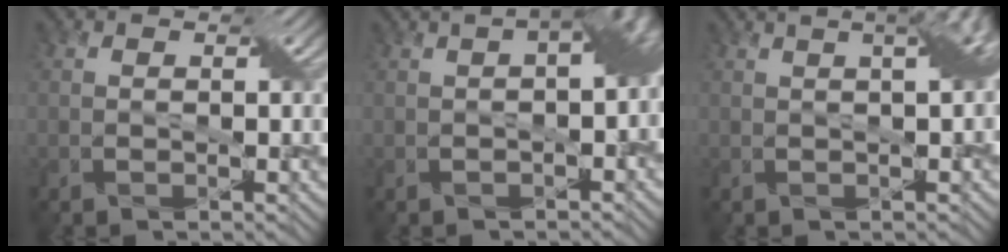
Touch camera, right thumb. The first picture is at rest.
{"total": 6.5, "force": [0.4, 2.5, 6.0], "torque": [-0.070, 0.011, 0.008]}
{"total": 5.5, "force": [1.8, 1.9, 4.8], "torque": [-0.042, 0.032, 0.005]}